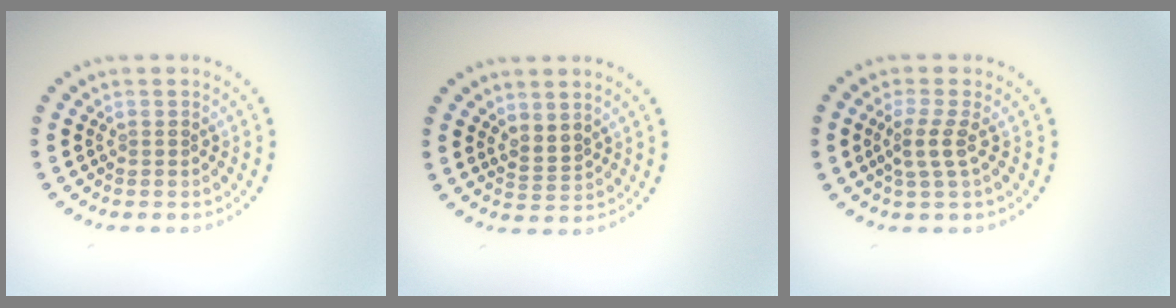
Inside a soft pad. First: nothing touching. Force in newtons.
{"total": 1.8, "press": 1.4, "slide": 1.1}
{"total": 2.2, "press": 1.7, "slide": 1.4}